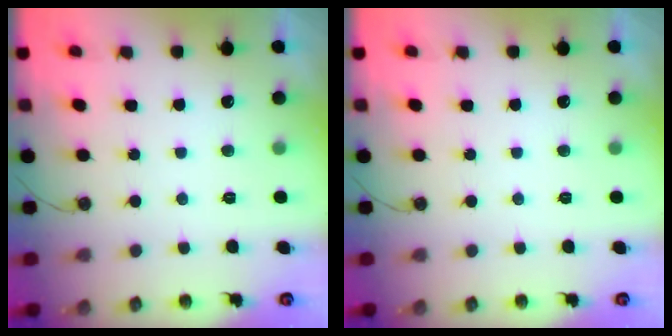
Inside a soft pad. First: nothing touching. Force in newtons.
{"total": 0.0}